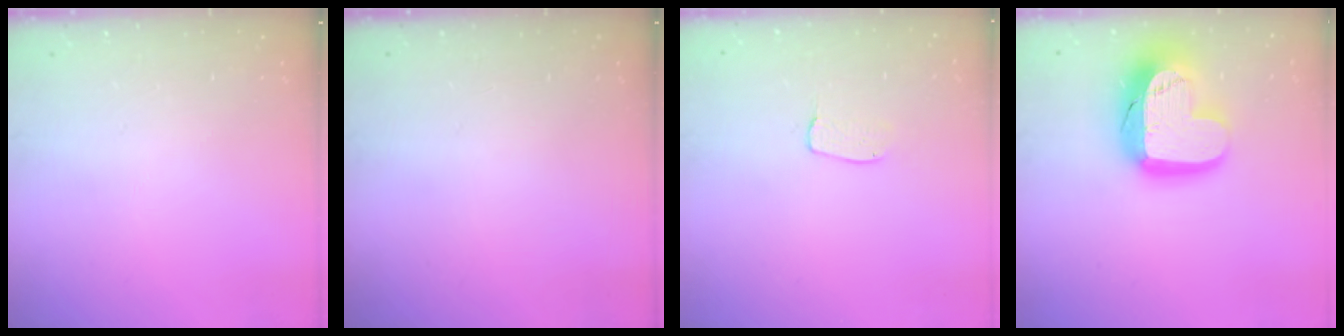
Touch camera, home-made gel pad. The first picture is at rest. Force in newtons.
{"total": 0.0}
{"total": 5.8, "press": 5.8, "slide": 0.2}
{"total": 18.9, "press": 18.8, "slide": 1.7}